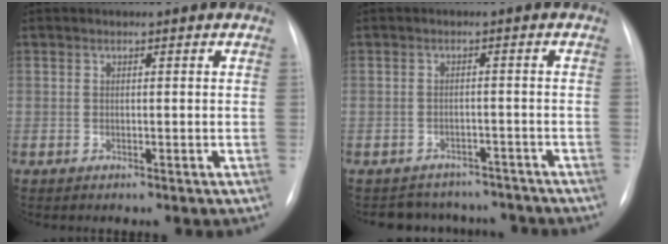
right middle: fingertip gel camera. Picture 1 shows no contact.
{"total": 7.9, "force": [-7.3, 3.1, 0.4], "torque": [0.000, 0.019, -0.087]}